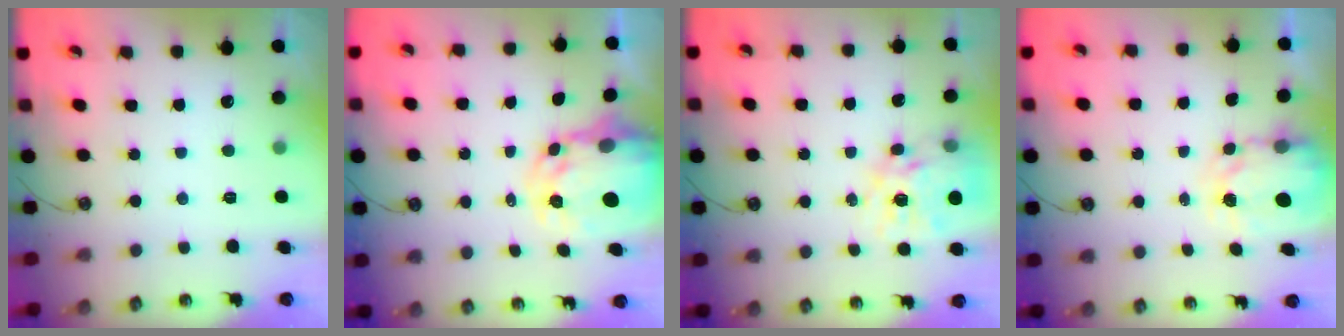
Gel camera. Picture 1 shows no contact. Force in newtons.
{"total": 7.2, "press": 7.2, "slide": 0.6}
{"total": 14.5, "press": 14.5, "slide": 1.0}
{"total": 4.0, "press": 4.0, "slide": 0.0}